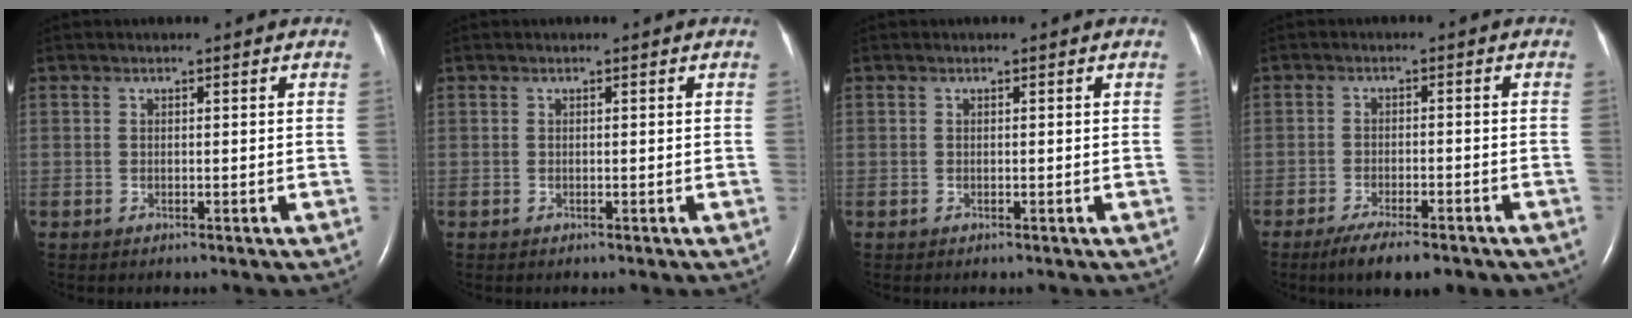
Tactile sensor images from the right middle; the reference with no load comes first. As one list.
[{"total": 0.0}, {"total": 0.0}, {"total": 8.9, "force": [-6.7, 2.1, 5.4], "torque": [-0.079, -0.013, -0.094]}]